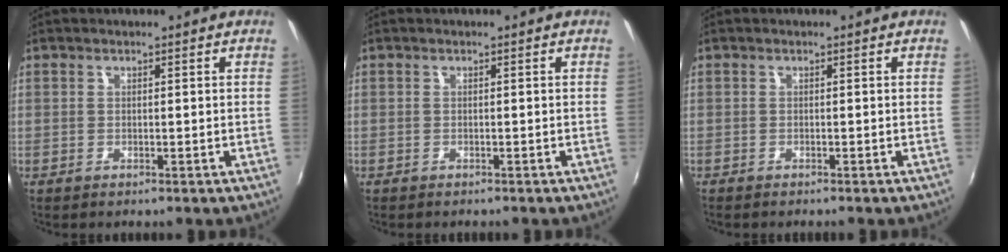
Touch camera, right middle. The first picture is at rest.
{"total": 0.0}
{"total": 0.6, "force": [-0.6, 0.0, 0.2], "torque": [-0.003, -0.002, -0.011]}